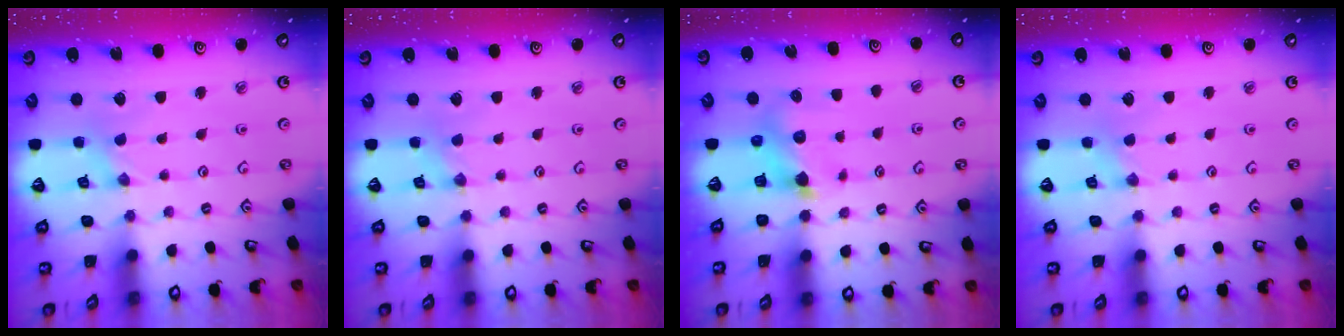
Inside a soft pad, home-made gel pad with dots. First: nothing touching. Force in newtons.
{"total": 1.3, "press": 1.3, "slide": 0.2}
{"total": 7.2, "press": 7.2, "slide": 0.6}
{"total": 2.0, "press": 2.0, "slide": 0.4}